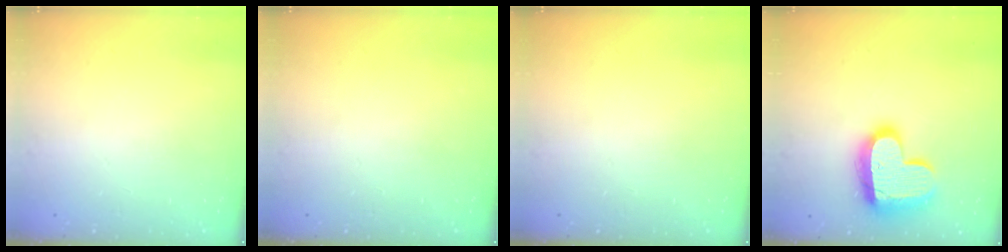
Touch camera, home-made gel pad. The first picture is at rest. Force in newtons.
{"total": 0.0}
{"total": 0.0}
{"total": 18.3, "press": 18.2, "slide": 1.2}